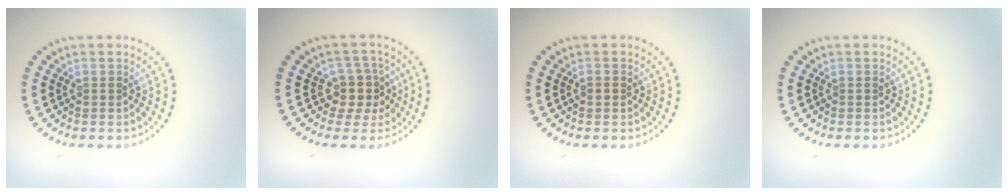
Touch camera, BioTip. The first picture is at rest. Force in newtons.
{"total": 2.9, "press": 2.3, "slide": 1.7}
{"total": 0.9, "press": 0.9, "slide": 0.1}
{"total": 0.0}